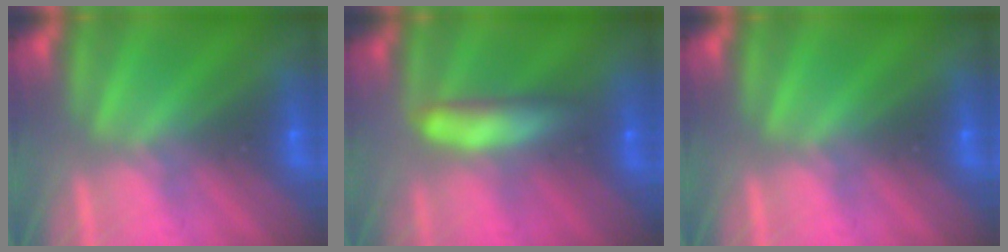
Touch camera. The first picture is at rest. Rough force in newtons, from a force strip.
{"total": 10.8}
{"total": 0.0}